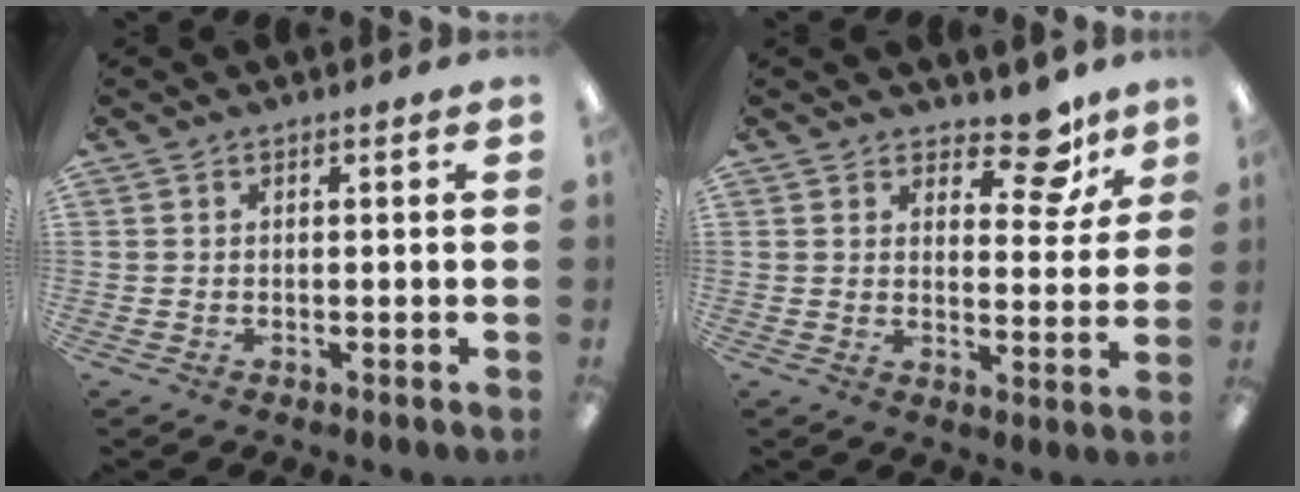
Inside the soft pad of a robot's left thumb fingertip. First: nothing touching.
{"total": 10.0, "force": [7.2, 4.4, 5.3], "torque": [-0.052, -0.047, 0.120]}